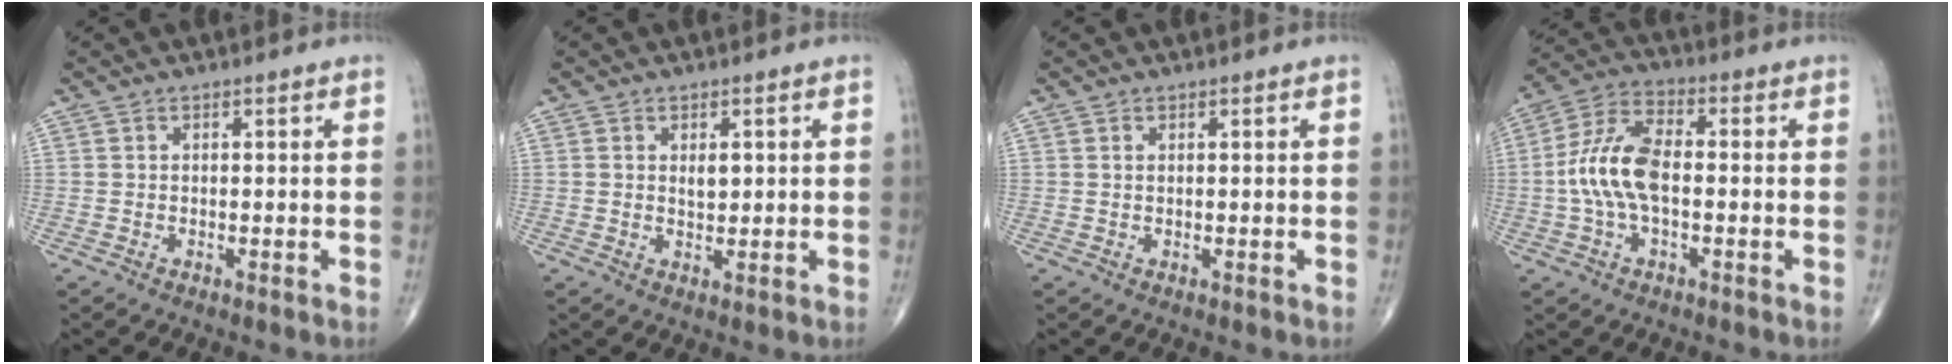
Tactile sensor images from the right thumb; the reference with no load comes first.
{"total": 2.2, "force": [0.6, 1.3, 1.7], "torque": [-0.022, -0.005, 0.010]}
{"total": 0.0}
{"total": 11.1, "force": [-0.9, 5.5, 9.6], "torque": [-0.207, 0.032, -0.021]}